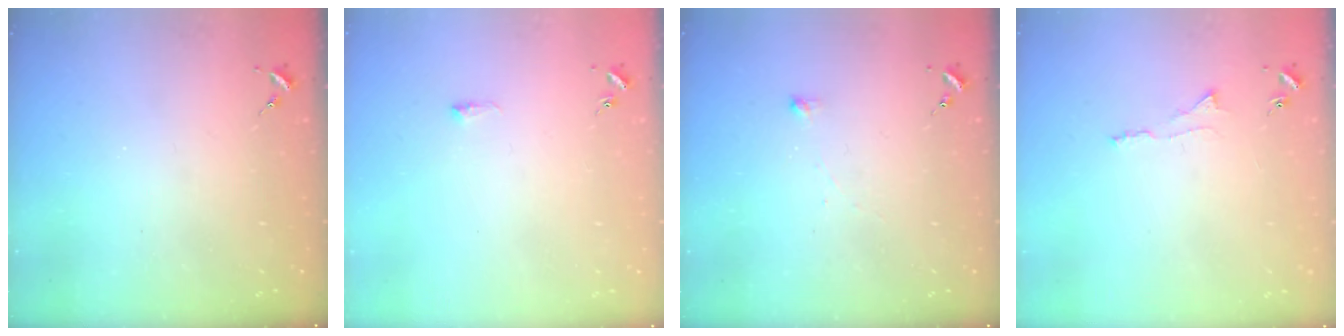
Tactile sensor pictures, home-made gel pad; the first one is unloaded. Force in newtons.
{"total": 5.6, "press": 5.6, "slide": 0.9}
{"total": 2.6, "press": 2.6, "slide": 0.1}
{"total": 3.6, "press": 3.6, "slide": 0.6}